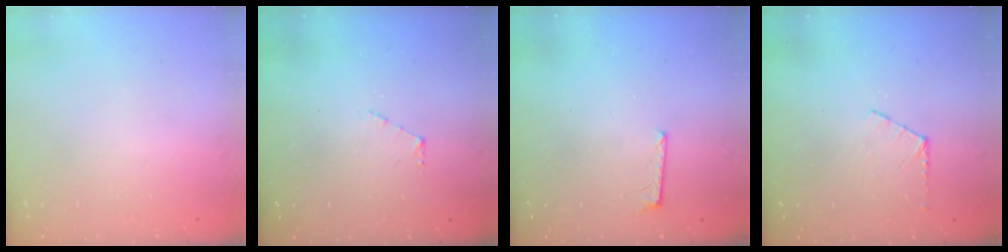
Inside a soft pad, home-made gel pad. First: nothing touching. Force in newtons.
{"total": 3.5, "press": 3.5, "slide": 0.4}
{"total": 6.2, "press": 6.2, "slide": 0.5}
{"total": 5.9, "press": 5.9, "slide": 0.5}